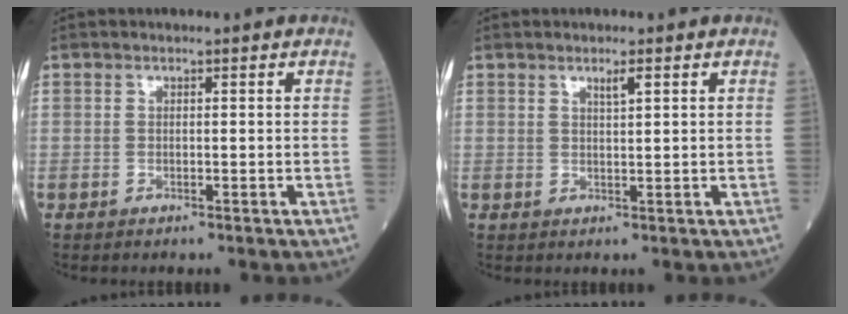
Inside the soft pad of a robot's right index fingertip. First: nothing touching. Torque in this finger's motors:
{"motor_torque": [-0.01, 0.07, 0.01, 0.03]}